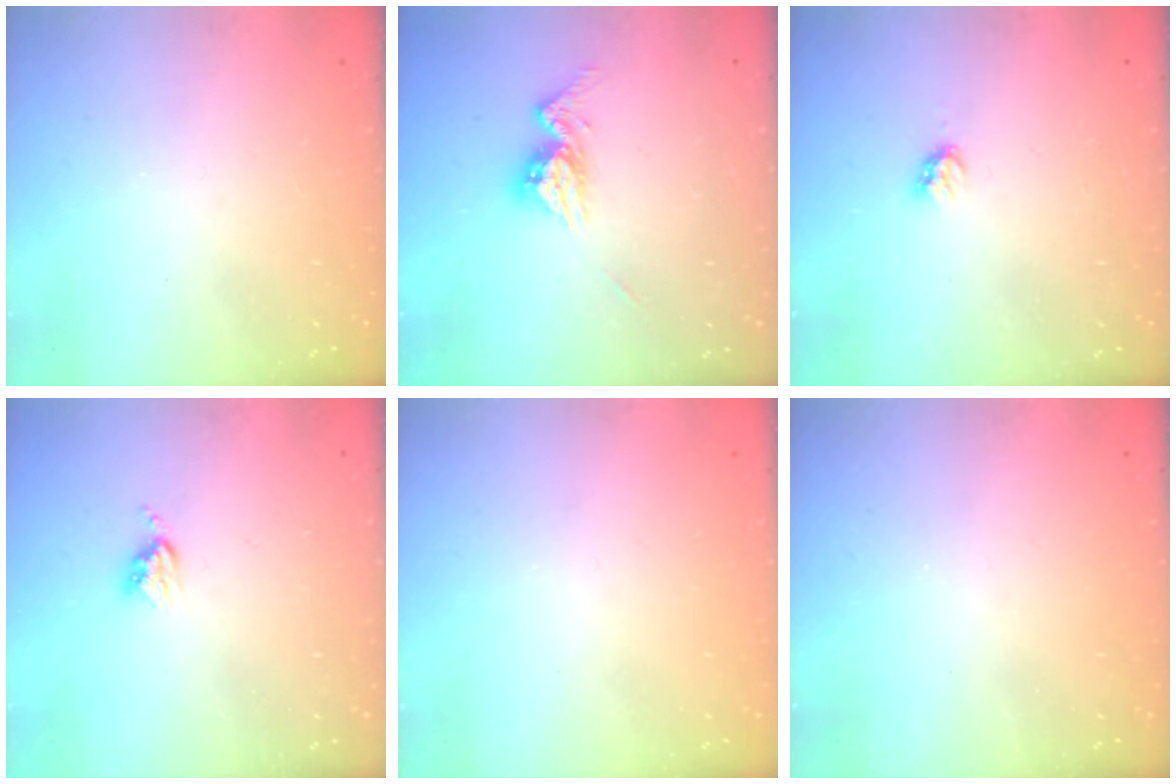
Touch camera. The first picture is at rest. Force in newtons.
{"total": 9.4, "press": 9.4, "slide": 0.8}
{"total": 2.8, "press": 2.8, "slide": 0.2}
{"total": 3.9, "press": 3.9, "slide": 0.5}
{"total": 0.0}
{"total": 0.0}